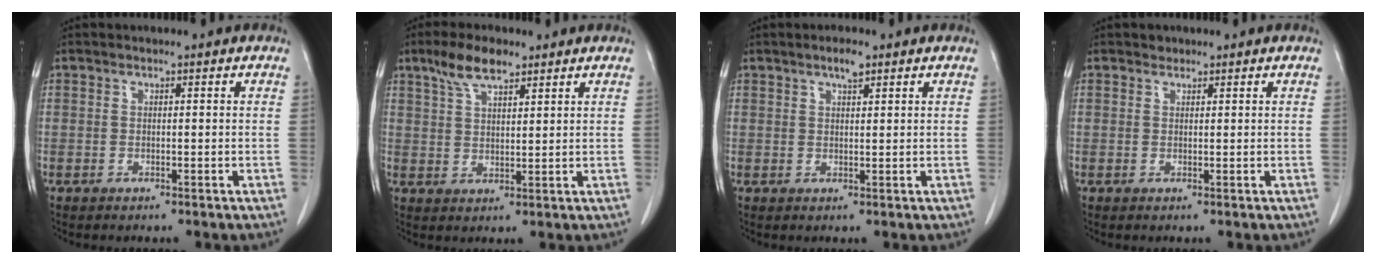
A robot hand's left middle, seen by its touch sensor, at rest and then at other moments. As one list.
[{"total": 6.0, "force": [4.3, 1.9, 3.8], "torque": [-0.079, 0.012, 0.083]}, {"total": 2.2, "force": [1.5, 0.5, 1.5], "torque": [-0.029, 0.001, 0.025]}, {"total": 0.7, "force": [0.6, 0.4, 0.0], "torque": [-0.002, -0.002, 0.008]}]